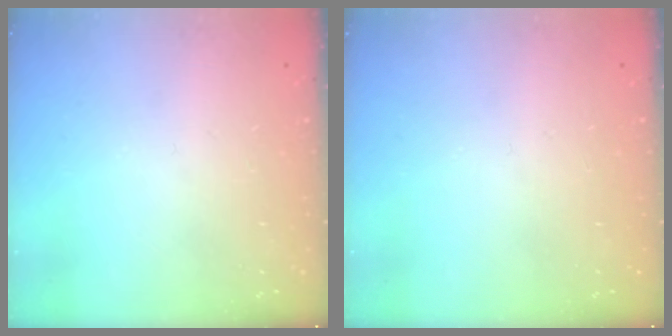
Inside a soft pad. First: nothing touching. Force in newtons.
{"total": 0.0}